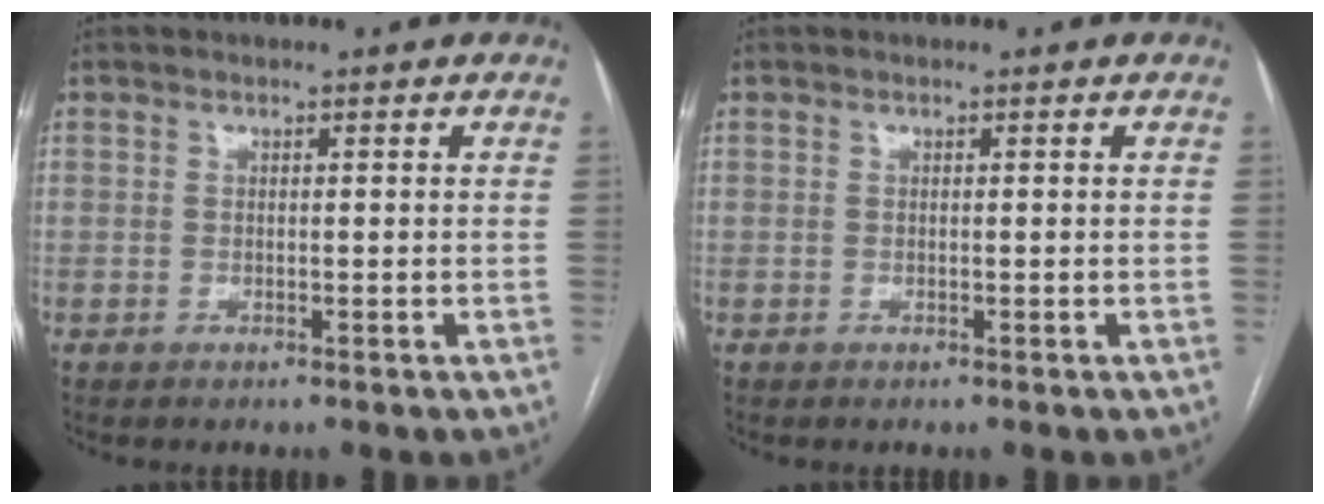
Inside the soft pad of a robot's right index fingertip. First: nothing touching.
{"total": 0.0}